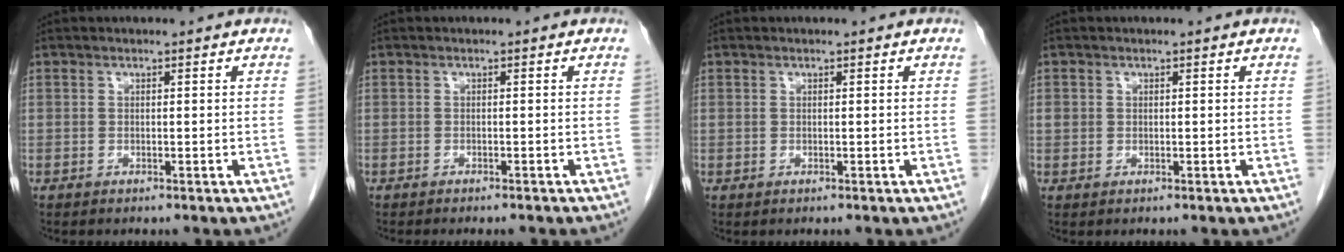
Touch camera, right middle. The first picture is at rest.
{"total": 4.8, "force": [-4.2, 0.6, 2.1], "torque": [-0.024, -0.008, -0.054]}
{"total": 0.0}
{"total": 1.1, "force": [0.2, 1.0, 0.3], "torque": [0.000, 0.009, 0.004]}